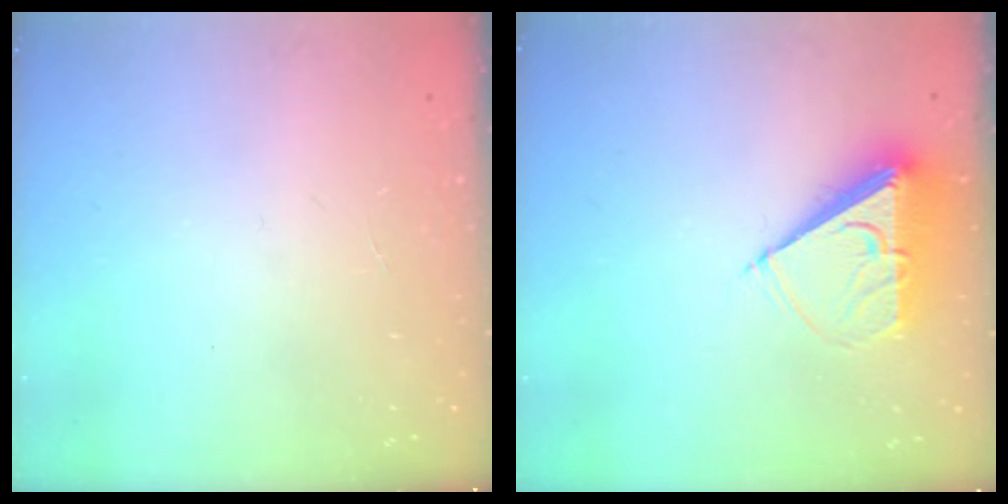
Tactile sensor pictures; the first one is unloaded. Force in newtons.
{"total": 7.1, "press": 7.0, "slide": 0.8}